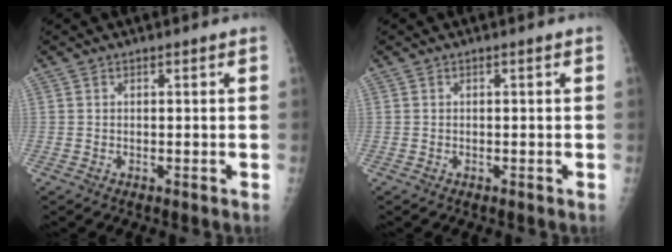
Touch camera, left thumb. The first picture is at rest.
{"total": 0.0}